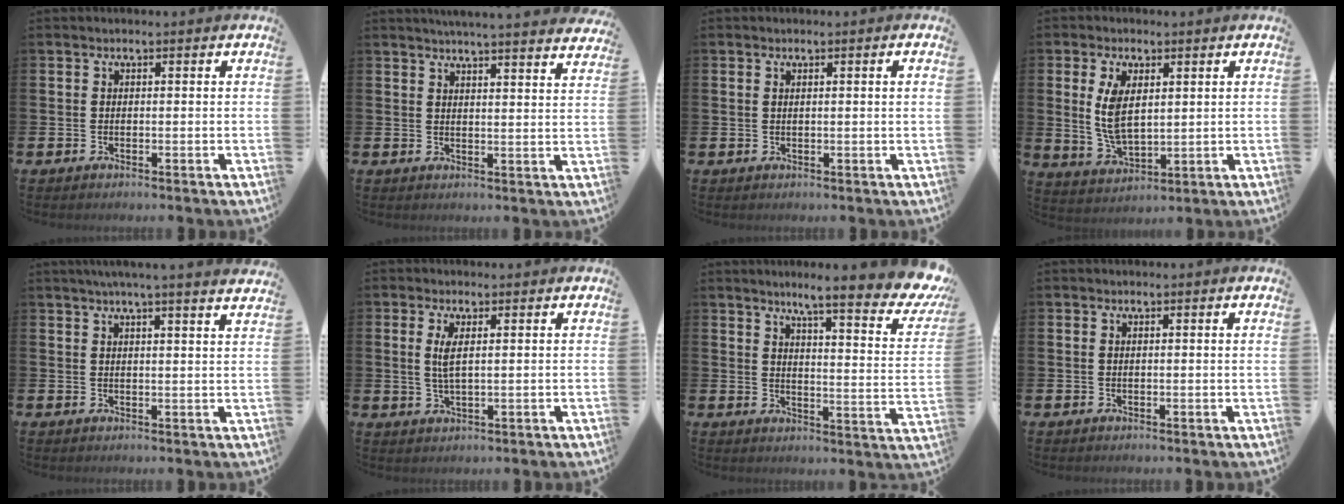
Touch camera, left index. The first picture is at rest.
{"total": 4.4, "force": [4.3, -0.9, 0.6], "torque": [-0.012, -0.028, 0.074]}
{"total": 0.9, "force": [0.4, -0.2, 0.8], "torque": [-0.013, -0.002, 0.005]}
{"total": 5.9, "force": [2.1, 3.1, 4.5], "torque": [-0.087, 0.003, 0.035]}
{"total": 4.0, "force": [3.7, -1.0, 1.0], "torque": [-0.024, -0.016, 0.065]}
{"total": 2.7, "force": [0.9, 0.8, 2.4], "torque": [-0.041, 0.000, 0.013]}
{"total": 8.1, "force": [6.6, 0.6, 4.7], "torque": [-0.081, -0.065, 0.098]}
{"total": 0.6, "force": [0.2, -0.2, 0.5], "torque": [-0.007, -0.002, 0.003]}